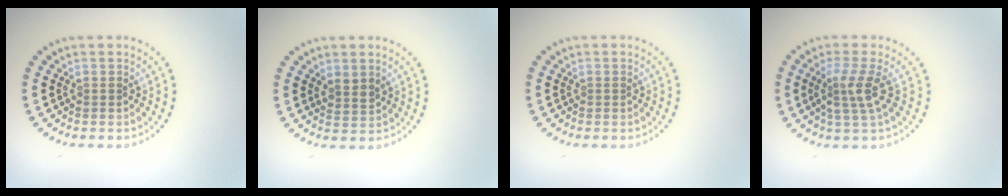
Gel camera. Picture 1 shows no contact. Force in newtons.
{"total": 1.4, "press": 1.1, "slide": 0.8}
{"total": 0.0}
{"total": 2.8, "press": 2.1, "slide": 1.8}